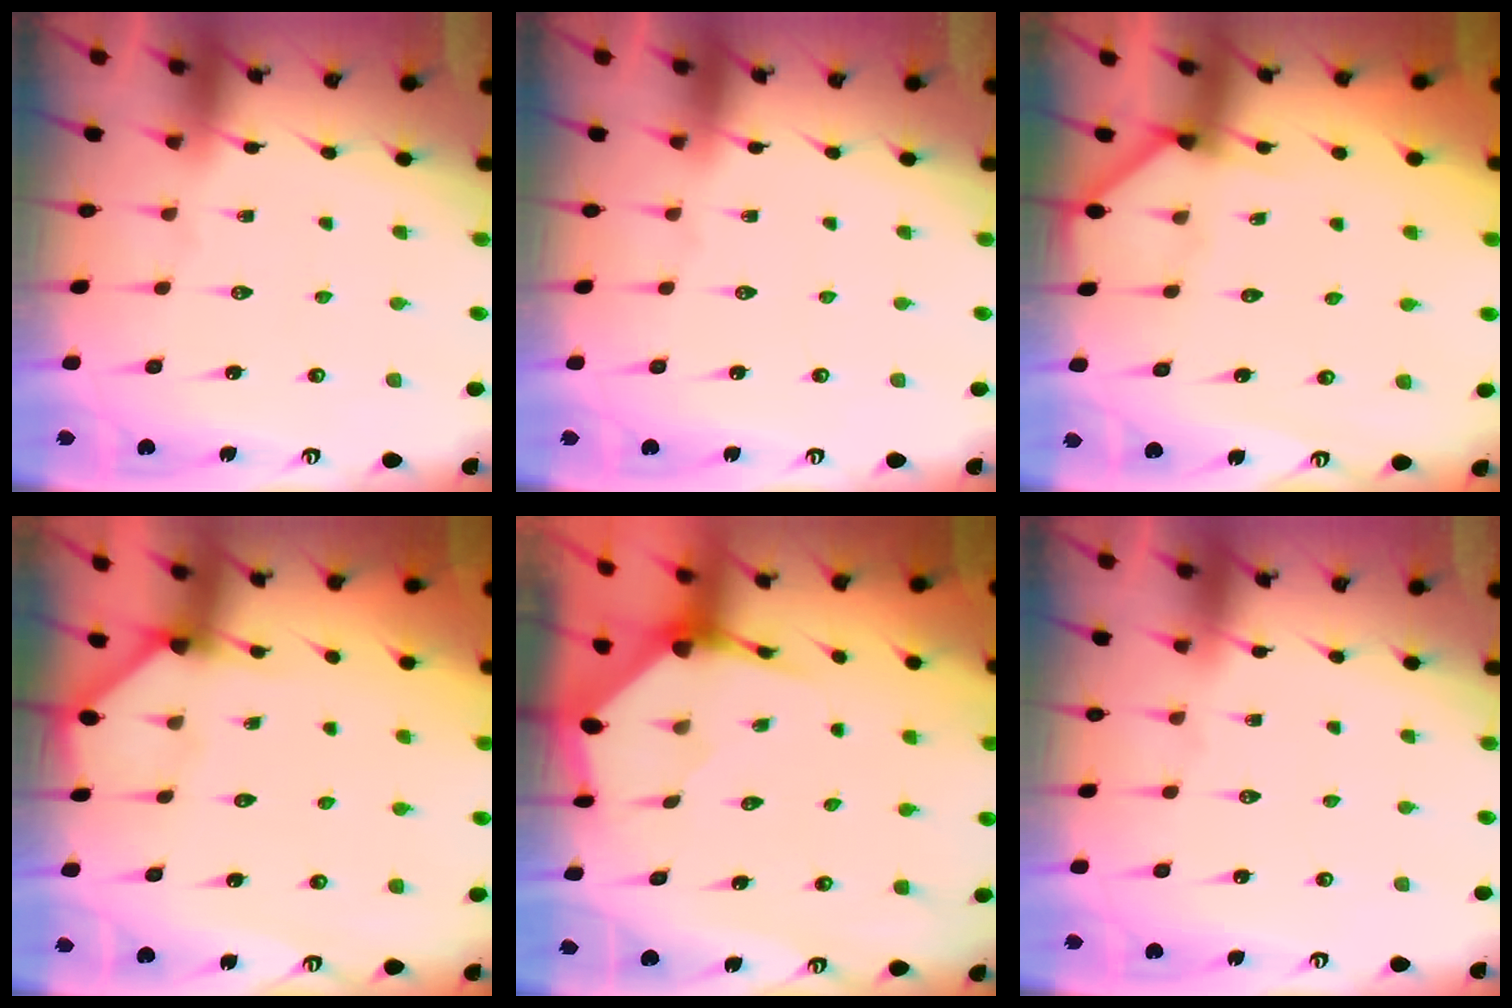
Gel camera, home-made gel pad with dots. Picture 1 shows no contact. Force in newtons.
{"total": 0.0}
{"total": 2.6, "press": 2.6, "slide": 0.1}
{"total": 1.9, "press": 1.9, "slide": 0.2}
{"total": 3.5, "press": 3.5, "slide": 0.5}
{"total": 0.0}